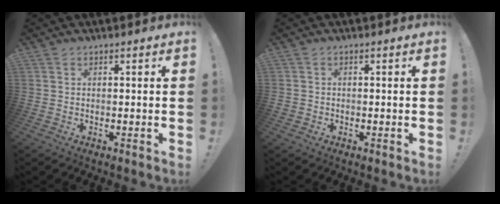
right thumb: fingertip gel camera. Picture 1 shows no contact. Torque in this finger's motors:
{"motor_torque": [0.02, 0.15, 0.07, -0.15, 0.00]}